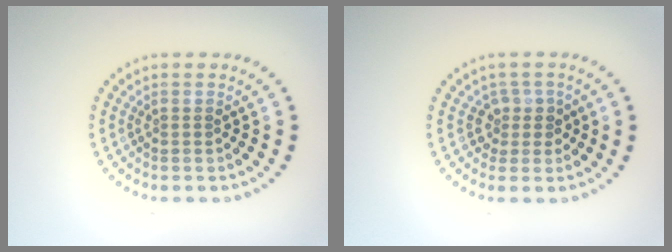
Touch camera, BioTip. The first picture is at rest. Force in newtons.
{"total": 2.0, "press": 1.5, "slide": 1.3}